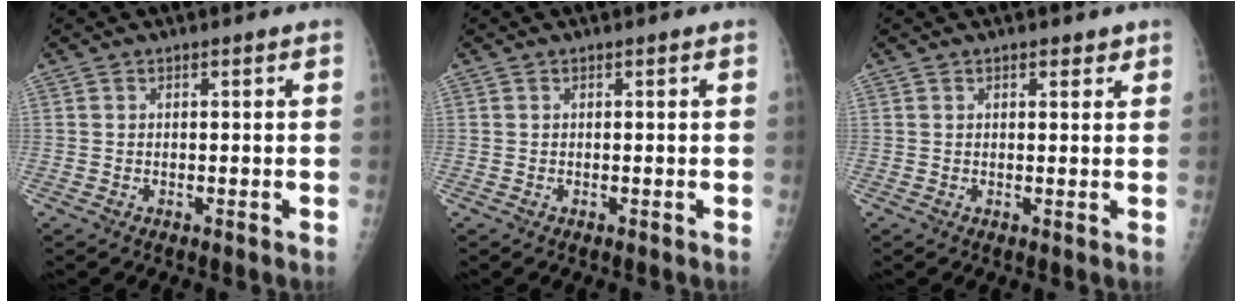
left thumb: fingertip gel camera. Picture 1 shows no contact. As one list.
[{"total": 0.0}, {"total": 1.8, "force": [1.3, 1.0, 0.9], "torque": [0.001, -0.005, 0.013]}]